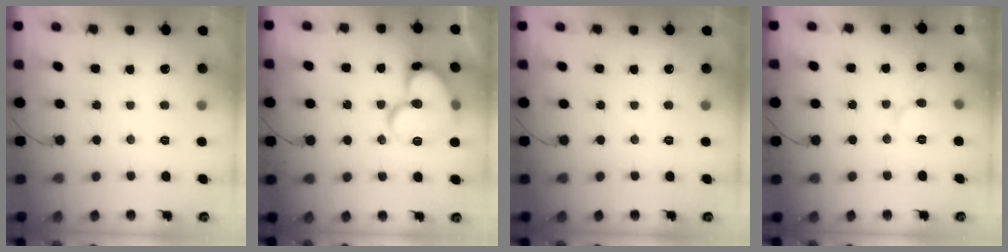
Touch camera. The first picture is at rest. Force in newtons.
{"total": 19.3, "press": 19.2, "slide": 1.7}
{"total": 0.0}
{"total": 6.6, "press": 6.6, "slide": 0.6}